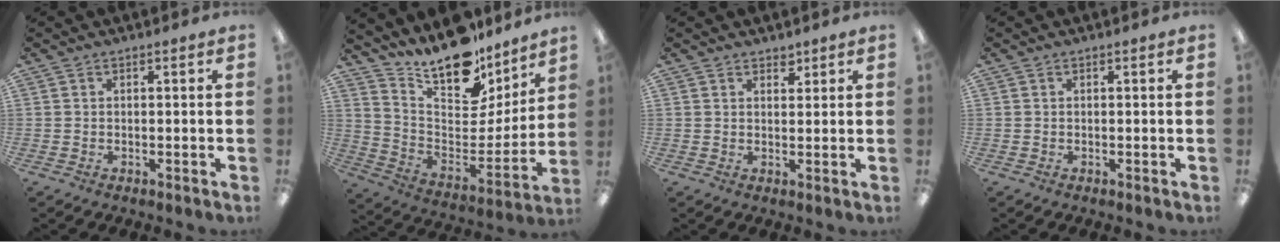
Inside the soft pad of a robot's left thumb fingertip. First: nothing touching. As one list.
[{"total": 18.3, "force": [15.6, 7.0, 6.6], "torque": [-0.106, -0.127, 0.273]}, {"total": 2.2, "force": [1.9, 1.0, 0.5], "torque": [0.005, -0.011, 0.033]}, {"total": 0.0}]